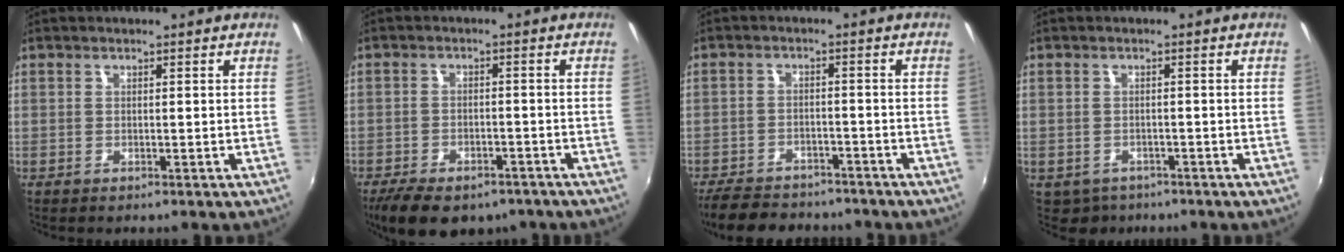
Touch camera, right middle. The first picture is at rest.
{"total": 12.9, "force": [-9.2, 5.9, 6.7], "torque": [-0.150, -0.020, -0.134]}
{"total": 13.1, "force": [-11.1, 5.0, 5.0], "torque": [-0.123, -0.011, -0.165]}
{"total": 3.3, "force": [-2.0, 2.5, 0.6], "torque": [-0.020, -0.006, -0.026]}